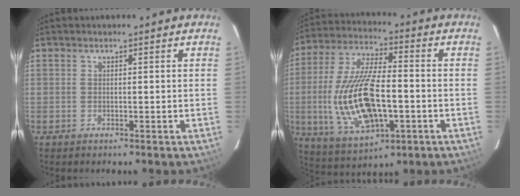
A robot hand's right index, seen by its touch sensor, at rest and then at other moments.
{"total": 19.1, "force": [-3.2, 8.2, 16.9], "torque": [-0.357, -0.008, -0.044]}